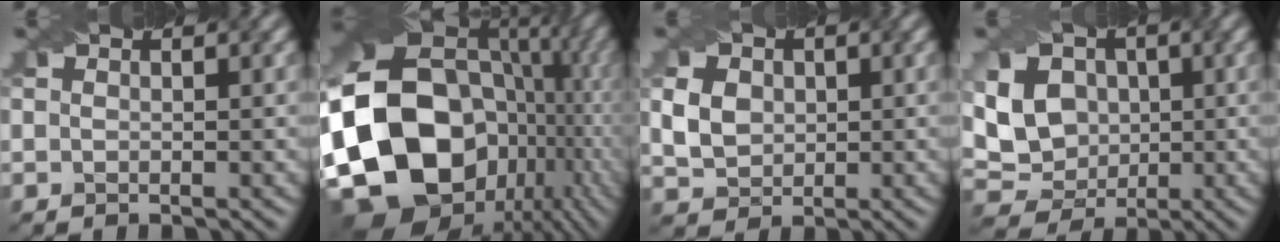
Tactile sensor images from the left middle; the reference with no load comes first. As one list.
[{"total": 20.2, "force": [-1.7, 16.3, 11.8], "torque": [-0.253, -0.016, 0.015]}, {"total": 5.6, "force": [1.3, 4.5, 3.0], "torque": [-0.085, 0.017, 0.020]}, {"total": 10.2, "force": [1.8, 8.3, 5.7], "torque": [-0.100, 0.027, 0.009]}]